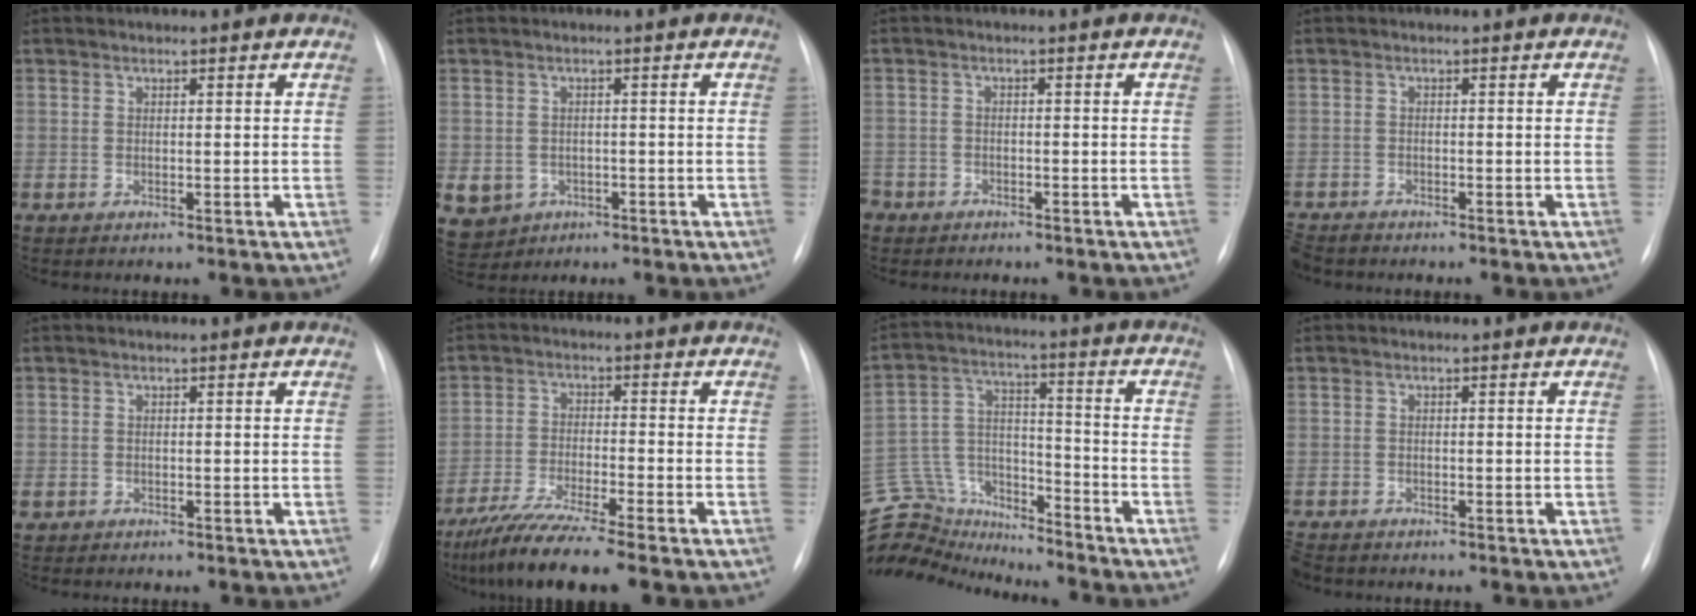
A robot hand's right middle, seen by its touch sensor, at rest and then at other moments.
{"total": 8.6, "force": [-3.2, 7.6, 2.5], "torque": [-0.074, 0.006, -0.037]}
{"total": 5.2, "force": [-3.9, 3.2, 1.1], "torque": [-0.024, 0.002, -0.064]}
{"total": 3.7, "force": [-3.4, 1.4, 0.8], "torque": [-0.012, -0.009, -0.060]}
{"total": 1.0, "force": [-0.5, 0.7, 0.4], "torque": [-0.008, 0.003, -0.004]}
{"total": 10.2, "force": [-8.1, -0.5, 6.2], "torque": [-0.107, -0.034, -0.139]}
{"total": 20.6, "force": [-19.2, 6.1, 4.8], "torque": [-0.137, 0.039, -0.314]}
{"total": 2.9, "force": [-2.5, 1.3, 0.8], "torque": [-0.014, -0.004, -0.041]}